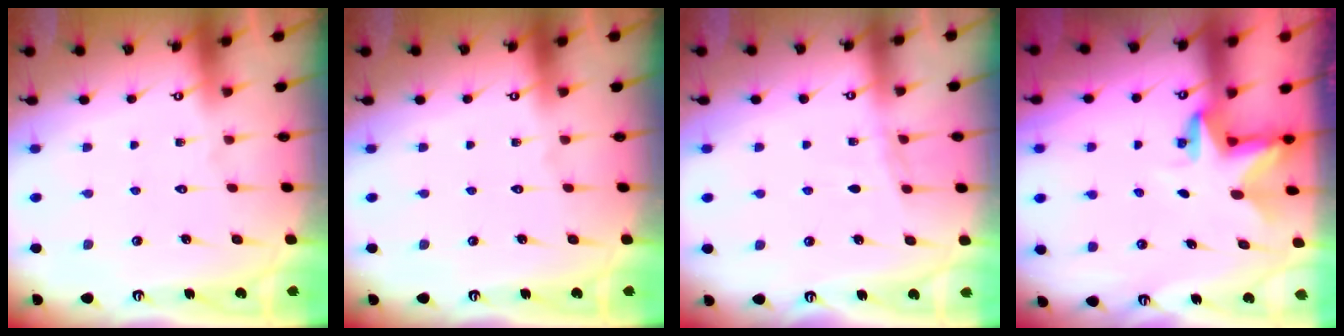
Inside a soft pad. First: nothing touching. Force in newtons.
{"total": 0.0}
{"total": 4.8, "press": 4.8, "slide": 0.5}
{"total": 2.9, "press": 2.9, "slide": 0.1}